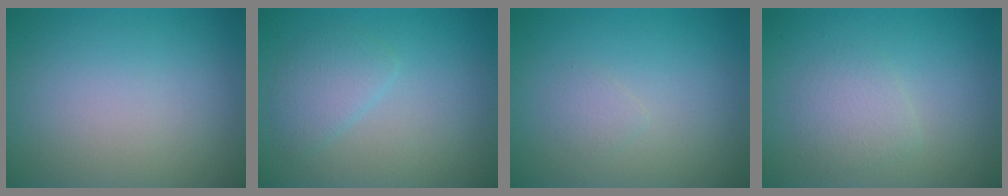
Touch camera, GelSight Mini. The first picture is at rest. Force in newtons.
{"total": 2.2, "press": 2.1, "slide": 0.1}
{"total": 0.8, "press": 0.8, "slide": 0.0}
{"total": 2.0, "press": 2.0, "slide": 0.2}